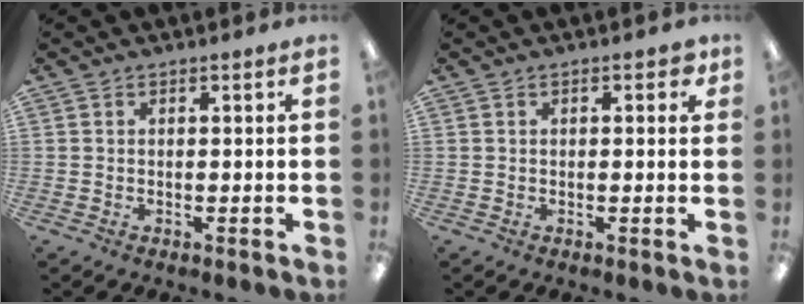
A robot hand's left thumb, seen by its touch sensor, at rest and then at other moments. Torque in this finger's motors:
{"motor_torque": [-0.24, 0.10, -0.25, 0.03, 0.03]}